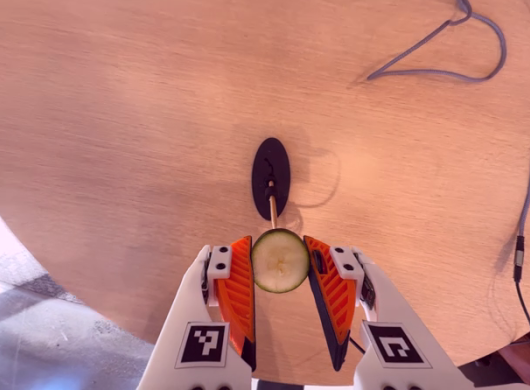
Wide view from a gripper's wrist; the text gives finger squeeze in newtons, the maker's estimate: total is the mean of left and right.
{"total": 10.3, "left": 10.7, "right": 9.9}